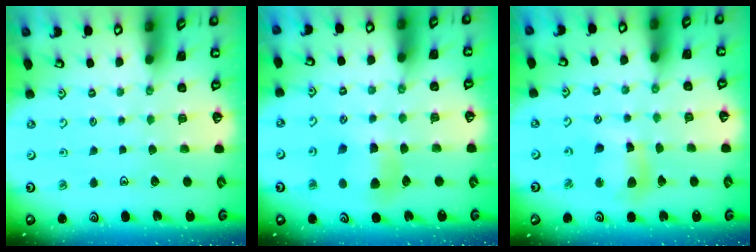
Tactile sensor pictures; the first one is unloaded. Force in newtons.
{"total": 6.2, "press": 6.1, "slide": 0.6}
{"total": 10.5, "press": 10.5, "slide": 1.3}